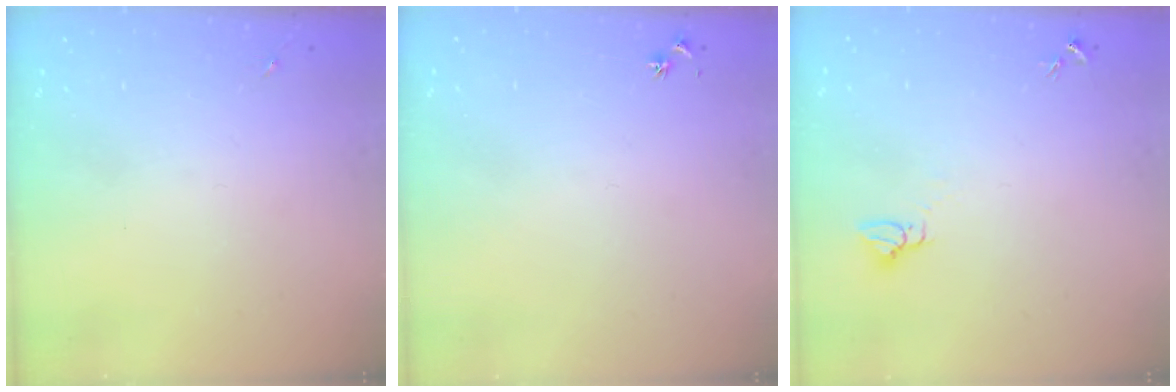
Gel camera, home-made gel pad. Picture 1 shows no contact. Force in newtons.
{"total": 3.0, "press": 2.9, "slide": 0.3}
{"total": 3.0, "press": 3.0, "slide": 0.1}